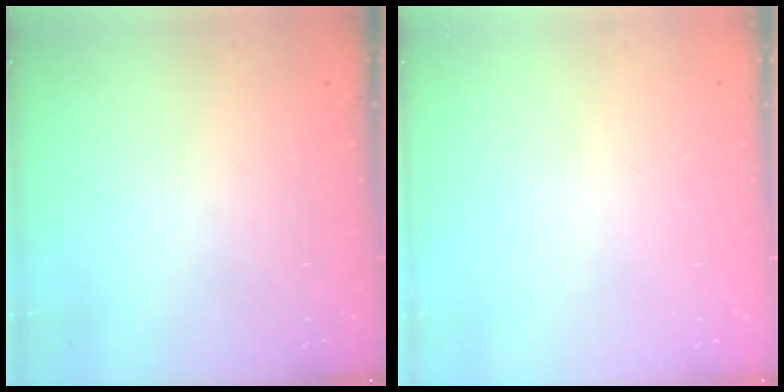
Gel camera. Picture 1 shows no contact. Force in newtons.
{"total": 0.0}